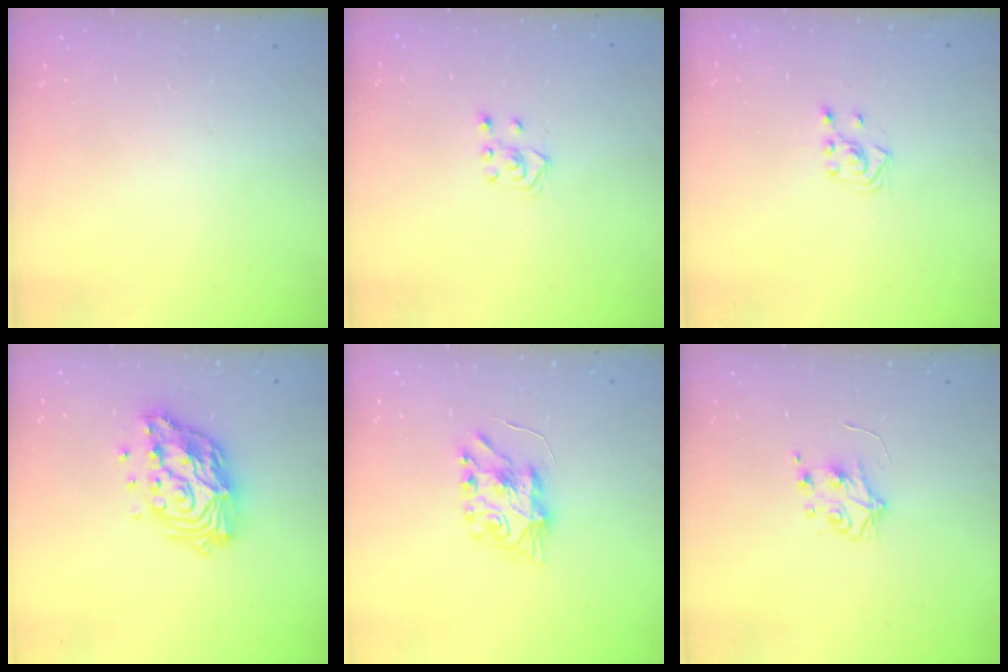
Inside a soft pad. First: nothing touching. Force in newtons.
{"total": 3.4, "press": 3.4, "slide": 0.3}
{"total": 3.1, "press": 3.0, "slide": 0.7}
{"total": 14.9, "press": 14.8, "slide": 1.5}
{"total": 7.4, "press": 7.4, "slide": 0.4}
{"total": 4.9, "press": 4.8, "slide": 0.5}